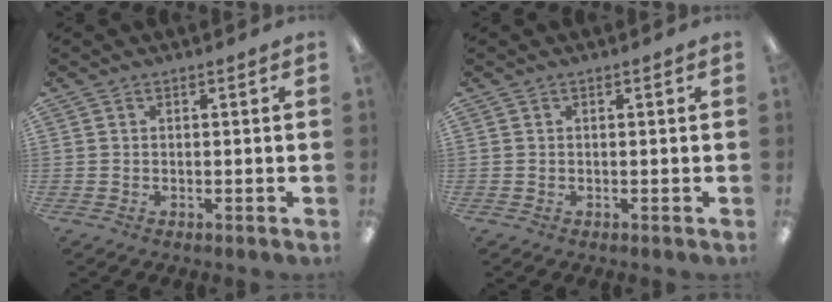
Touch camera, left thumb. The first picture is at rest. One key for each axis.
{"total": 0.0}